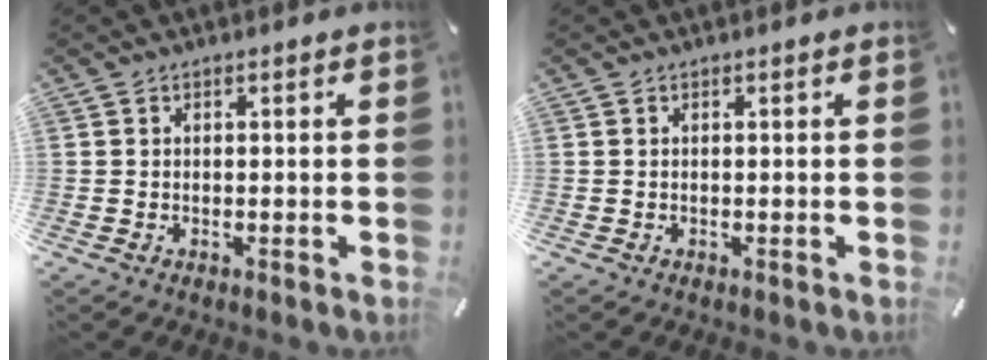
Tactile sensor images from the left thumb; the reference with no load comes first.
{"total": 0.0}